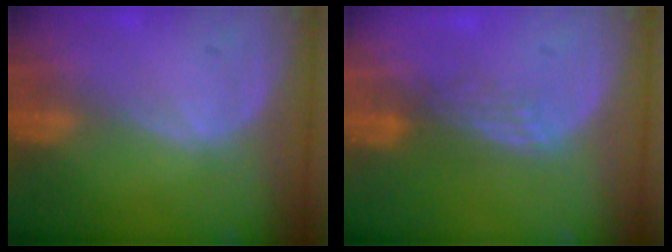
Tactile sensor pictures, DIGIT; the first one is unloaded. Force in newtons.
{"total": 2.9, "press": 2.4, "slide": 1.6}